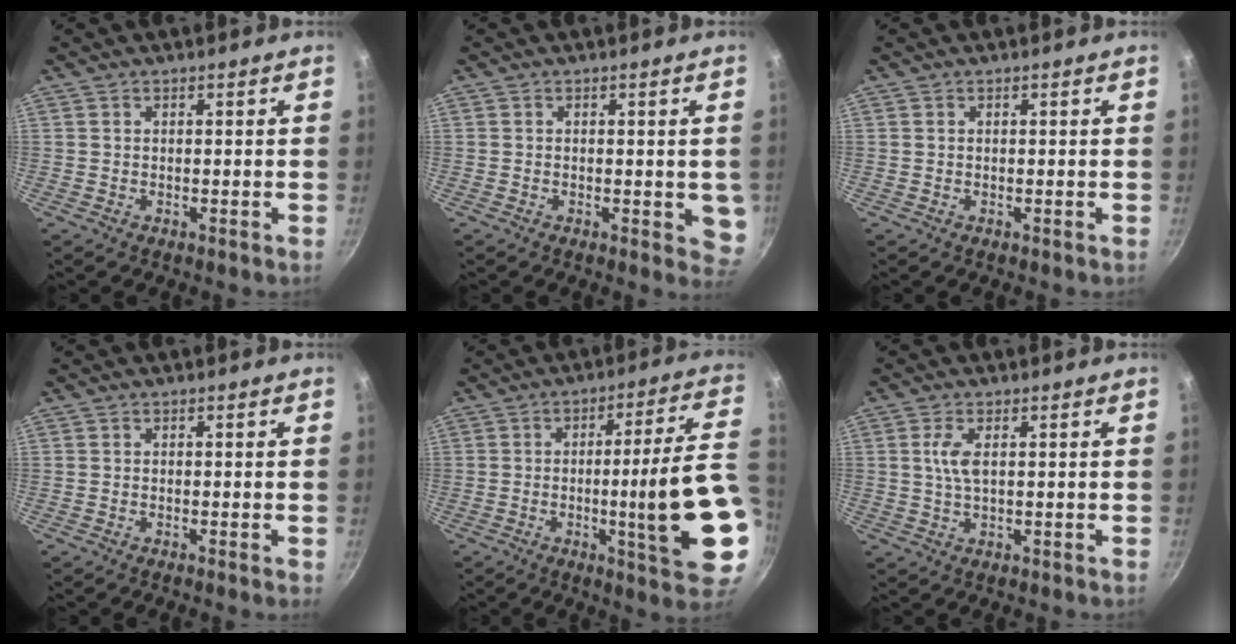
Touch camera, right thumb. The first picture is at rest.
{"total": 5.0, "force": [-0.6, 2.5, 4.3], "torque": [-0.027, -0.005, -0.007]}
{"total": 0.0}
{"total": 0.7, "force": [-0.3, -0.1, 0.6], "torque": [-0.016, 0.001, -0.008]}
{"total": 20.5, "force": [-3.7, 3.1, 19.9], "torque": [-0.256, 0.015, -0.047]}
{"total": 3.8, "force": [0.8, 1.4, 3.4], "torque": [-0.075, 0.001, 0.016]}